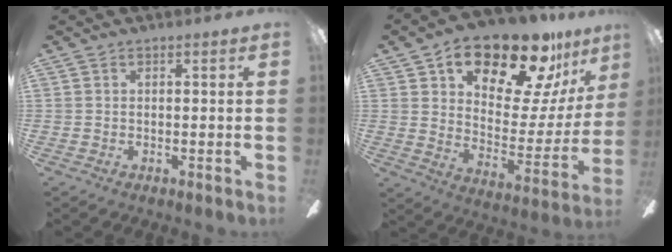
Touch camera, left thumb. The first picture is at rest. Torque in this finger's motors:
{"motor_torque": [1.42, 1.37, 1.33, -1.45, 0.14]}